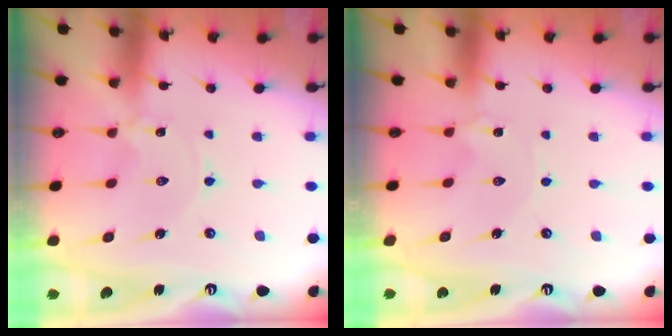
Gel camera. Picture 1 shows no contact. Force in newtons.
{"total": 0.0}